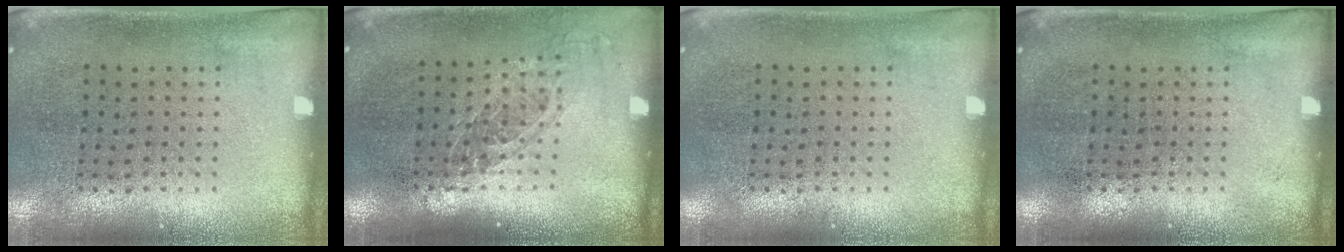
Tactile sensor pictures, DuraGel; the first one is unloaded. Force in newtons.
{"total": 1.2, "press": 1.0, "slide": 0.7}
{"total": 0.0}
{"total": 0.0}